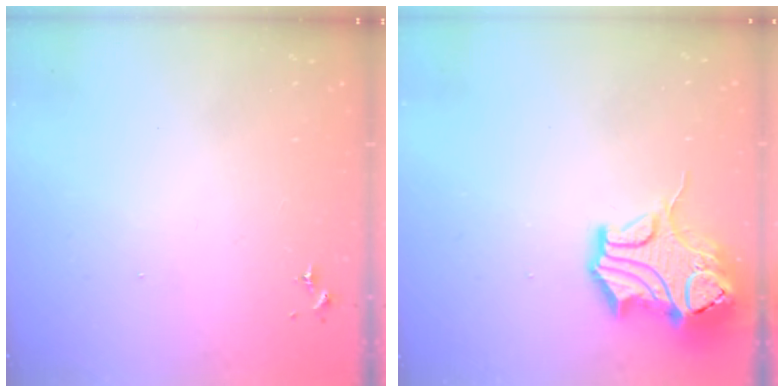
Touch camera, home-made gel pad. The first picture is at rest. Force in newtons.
{"total": 15.2, "press": 15.0, "slide": 2.4}